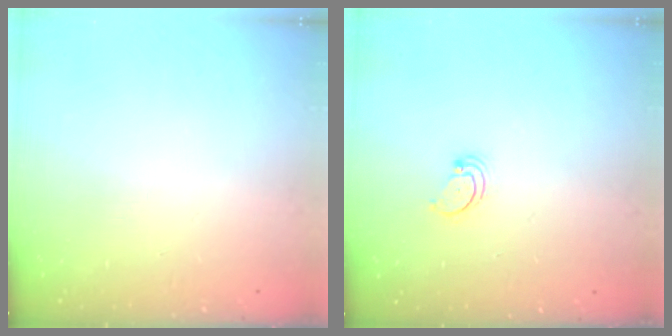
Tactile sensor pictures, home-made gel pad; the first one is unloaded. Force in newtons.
{"total": 2.6, "press": 2.5, "slide": 0.3}